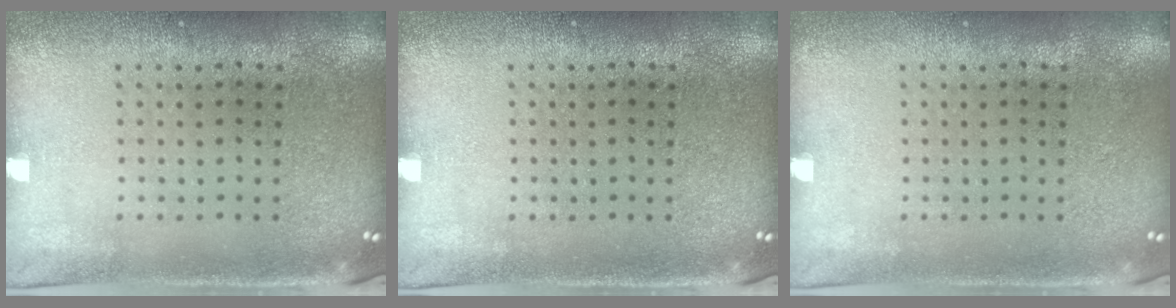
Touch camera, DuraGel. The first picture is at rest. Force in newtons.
{"total": 0.0}
{"total": 0.0}